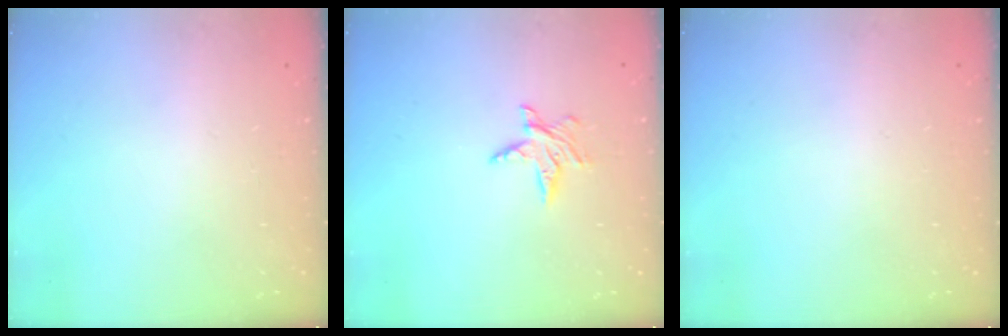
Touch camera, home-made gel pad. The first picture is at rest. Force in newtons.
{"total": 5.7, "press": 5.7, "slide": 0.5}
{"total": 0.0}